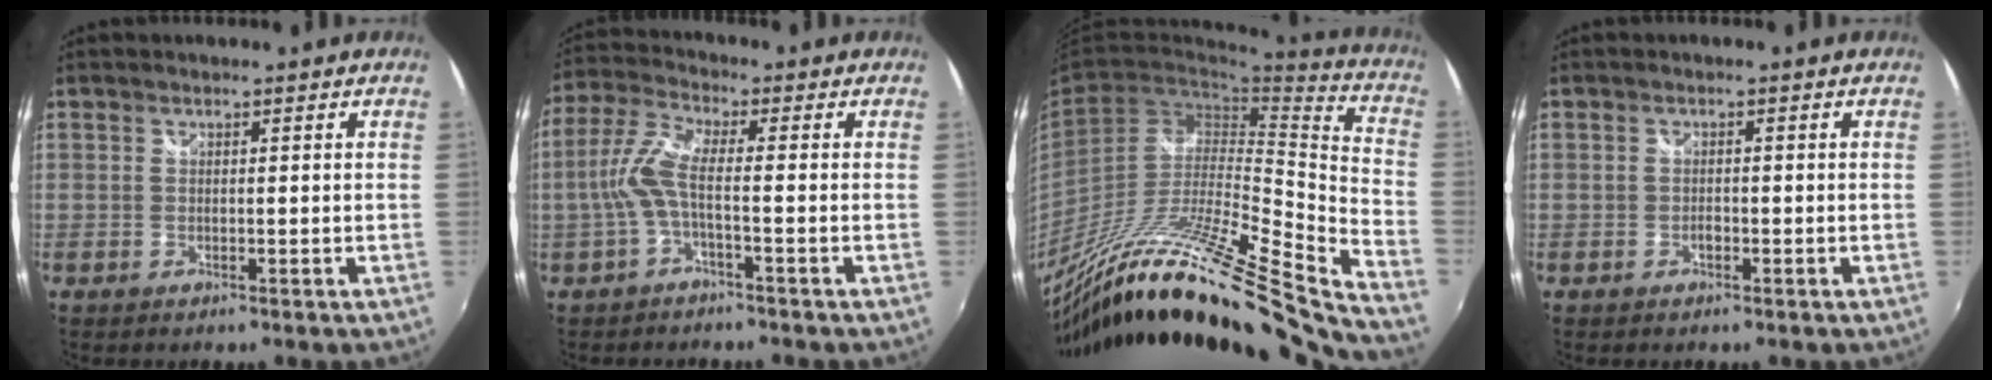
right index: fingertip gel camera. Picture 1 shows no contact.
{"total": 6.2, "force": [-1.7, 0.8, 6.0], "torque": [-0.144, 0.008, -0.033]}
{"total": 32.8, "force": [-26.5, 1.1, 19.3], "torque": [-0.269, -0.067, -0.431]}
{"total": 0.9, "force": [-0.4, 0.6, 0.6], "torque": [-0.010, 0.001, -0.007]}